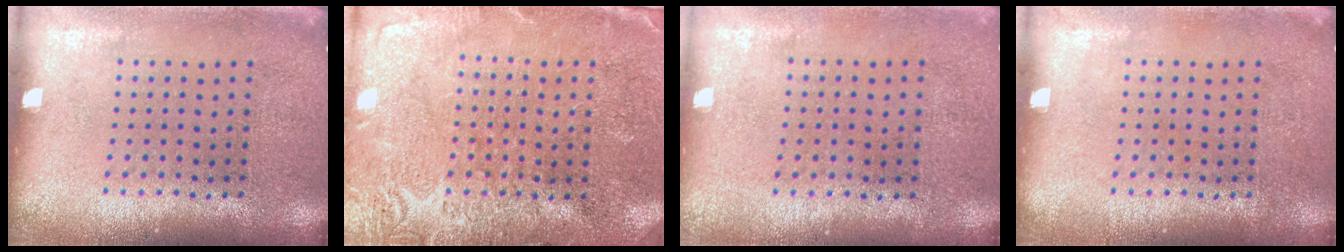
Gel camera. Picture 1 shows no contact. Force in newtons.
{"total": 2.7, "press": 2.7, "slide": 0.4}
{"total": 0.0}
{"total": 0.0}